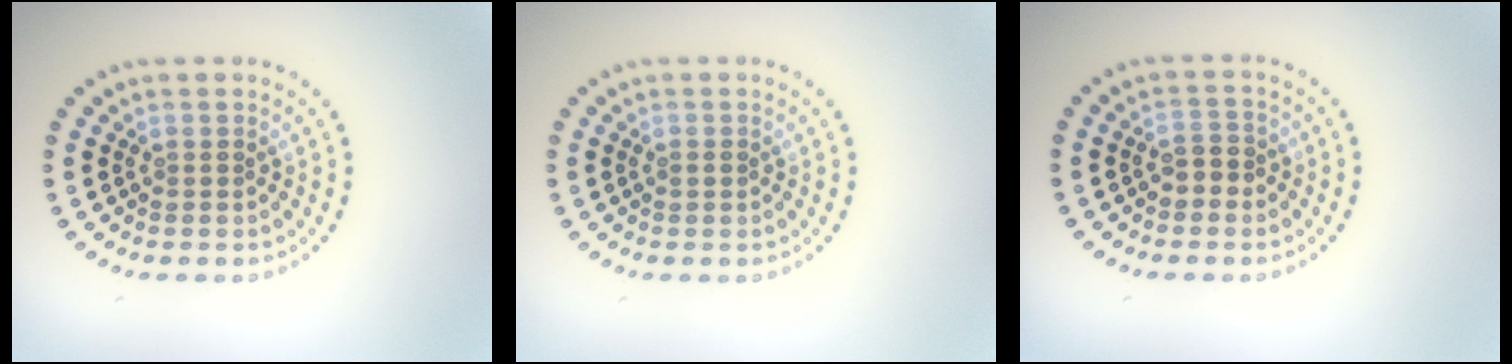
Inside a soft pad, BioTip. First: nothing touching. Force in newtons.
{"total": 0.6, "press": 0.6, "slide": 0.1}
{"total": 1.8, "press": 1.7, "slide": 0.5}